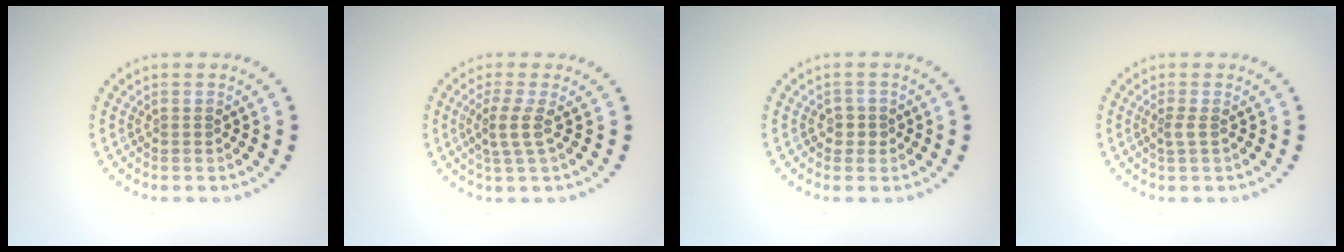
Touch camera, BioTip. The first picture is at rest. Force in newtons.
{"total": 2.2, "press": 1.6, "slide": 1.4}
{"total": 1.1, "press": 0.9, "slide": 0.6}
{"total": 0.9, "press": 0.6, "slide": 0.8}